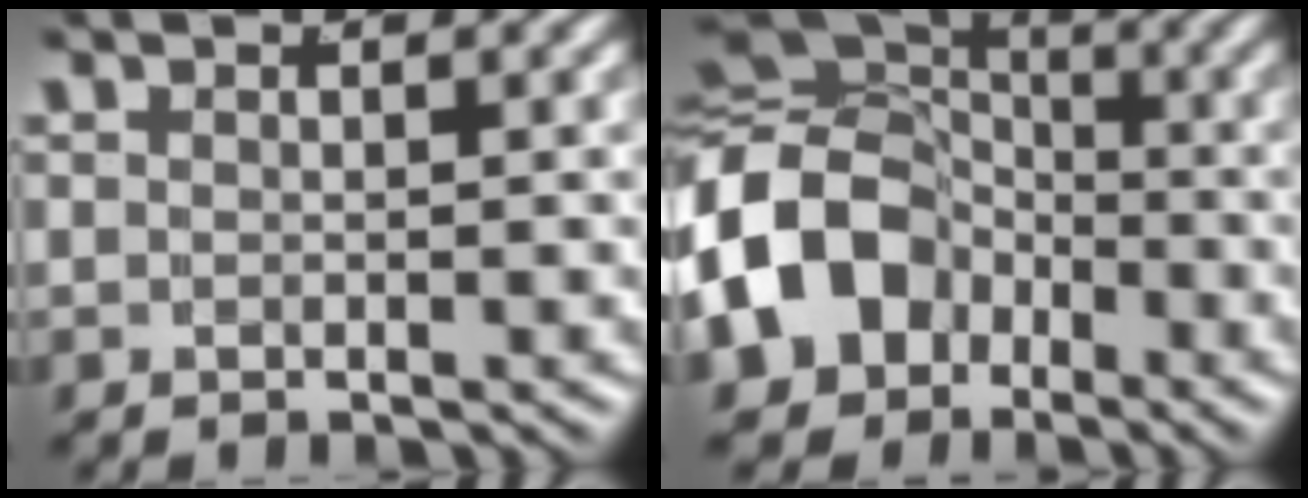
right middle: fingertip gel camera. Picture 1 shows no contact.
{"total": 14.1, "force": [-2.0, 12.2, 6.8], "torque": [-0.168, -0.035, -0.033]}